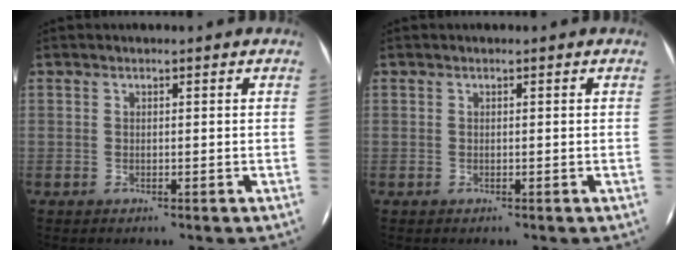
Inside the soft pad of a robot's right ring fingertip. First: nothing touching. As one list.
[{"total": 0.0}]